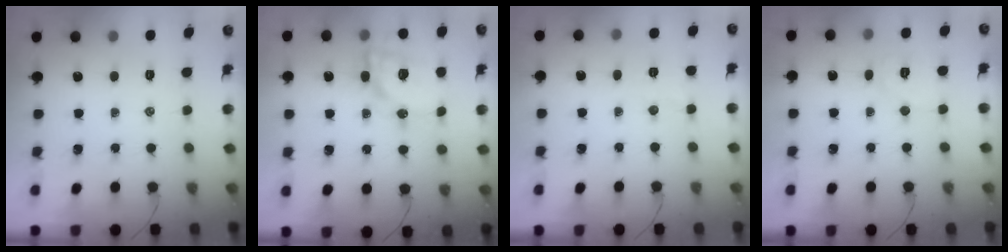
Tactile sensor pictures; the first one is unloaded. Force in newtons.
{"total": 15.7, "press": 15.3, "slide": 3.5}
{"total": 2.9, "press": 2.9, "slide": 0.7}
{"total": 6.3, "press": 6.1, "slide": 1.3}